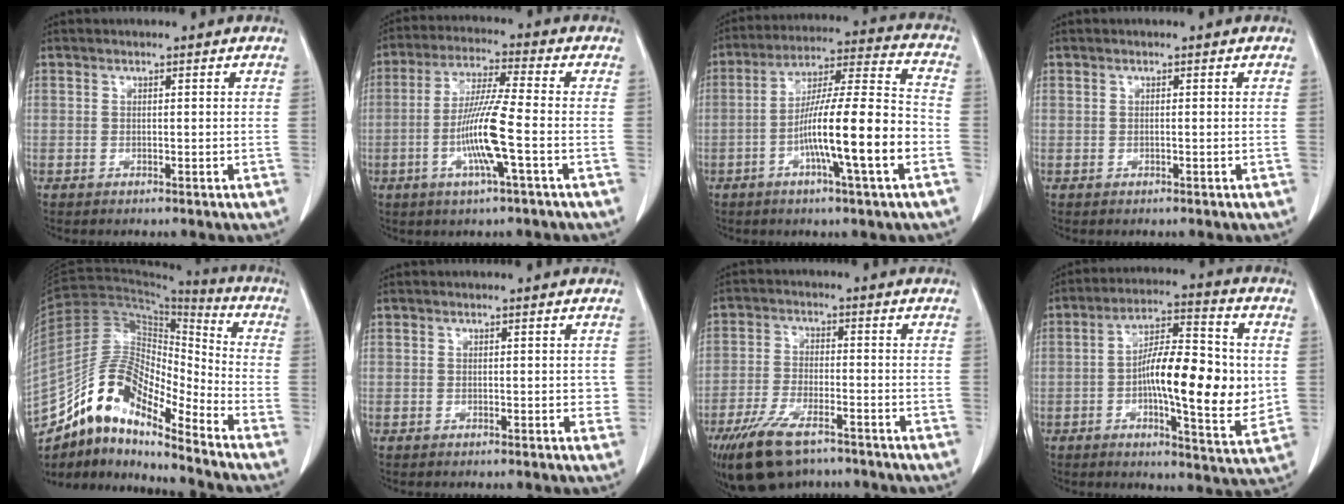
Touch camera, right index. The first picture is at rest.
{"total": 10.3, "force": [-2.6, -0.3, 9.9], "torque": [-0.196, -0.008, -0.055]}
{"total": 15.9, "force": [-4.7, 0.5, 15.2], "torque": [-0.258, 0.006, -0.082]}
{"total": 0.0}
{"total": 14.5, "force": [-11.4, 3.6, 8.1], "torque": [-0.148, 0.046, -0.203]}
{"total": 1.2, "force": [0.1, 0.9, 0.7], "torque": [-0.002, 0.006, 0.003]}
{"total": 11.1, "force": [-7.9, 4.0, 6.7], "torque": [-0.131, -0.015, -0.137]}
{"total": 16.4, "force": [-0.7, 3.9, 15.9], "torque": [-0.253, 0.006, -0.014]}